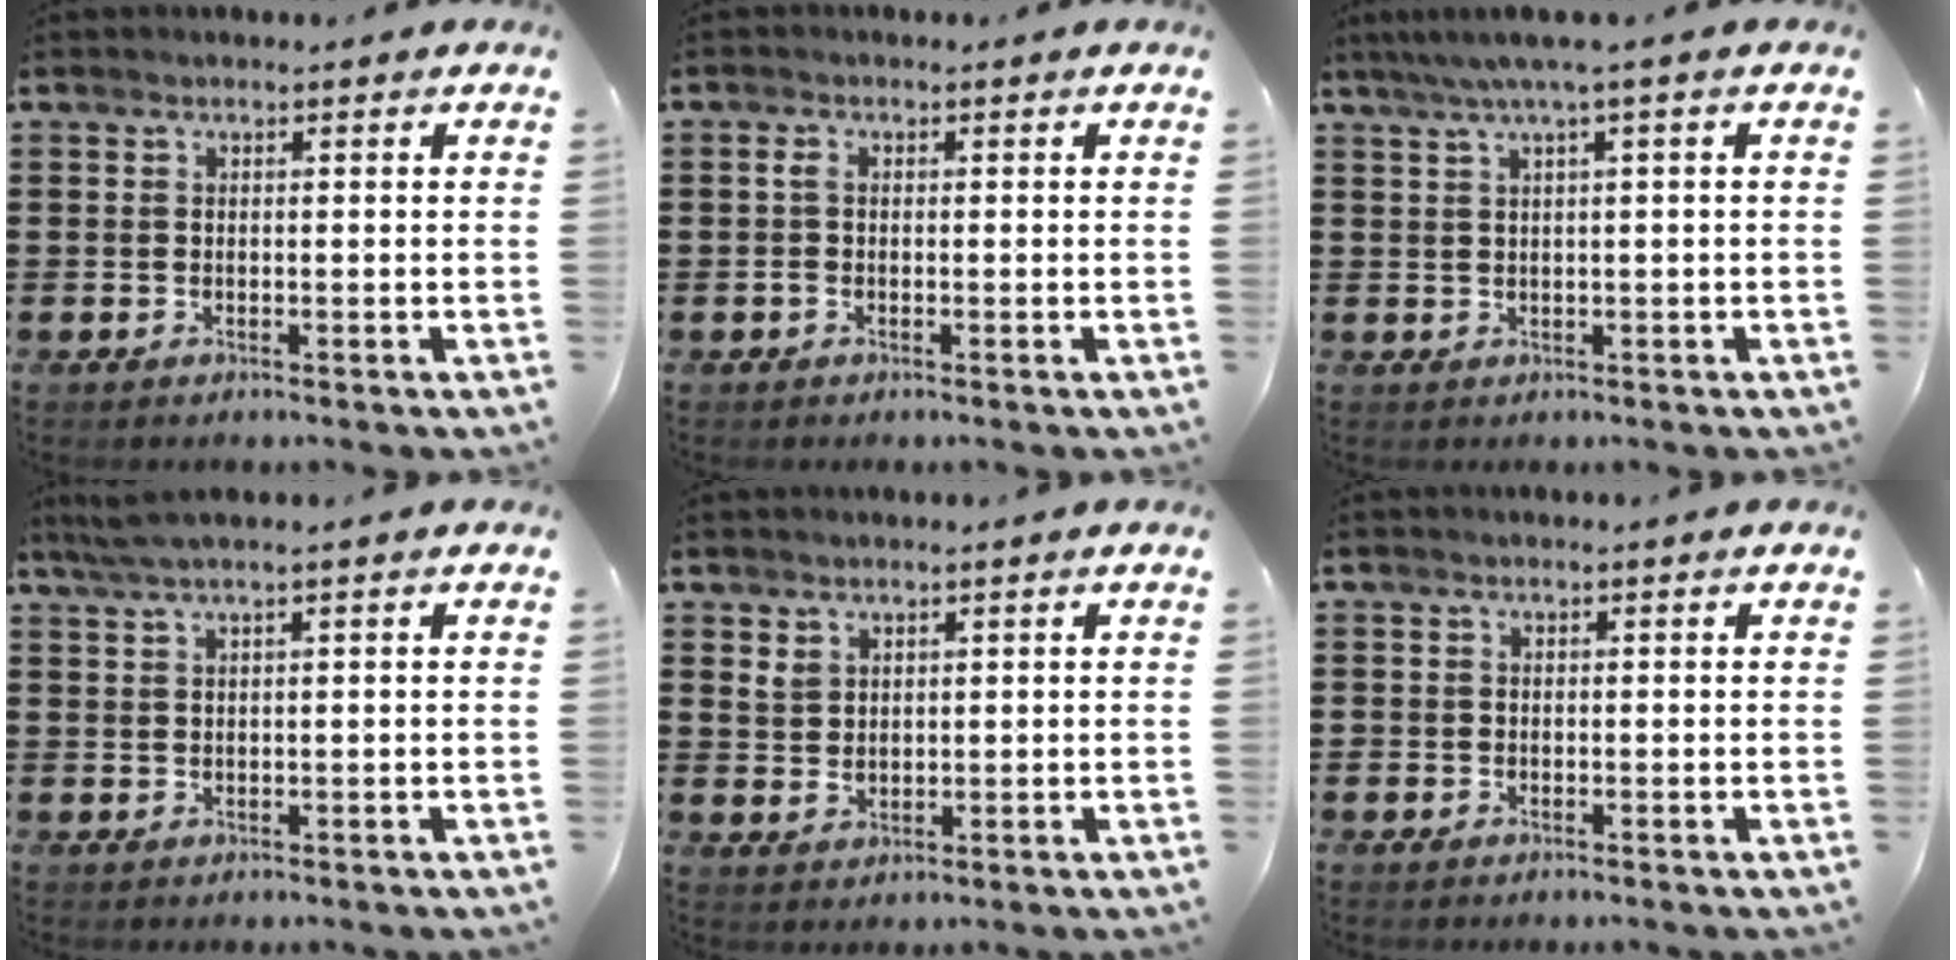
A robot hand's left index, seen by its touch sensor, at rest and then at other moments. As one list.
[{"total": 1.5, "force": [-0.3, 0.7, 1.2], "torque": [-0.034, -0.001, -0.010]}, {"total": 2.3, "force": [0.6, -0.2, 2.2], "torque": [-0.043, -0.004, 0.008]}, {"total": 1.8, "force": [0.8, 0.0, 1.6], "torque": [-0.031, -0.002, 0.015]}, {"total": 2.3, "force": [1.5, 1.6, 0.8], "torque": [-0.020, 0.005, 0.028]}, {"total": 0.6, "force": [-0.3, 0.5, 0.1], "torque": [-0.002, 0.002, -0.007]}]